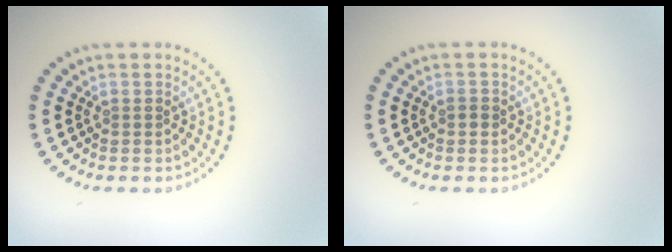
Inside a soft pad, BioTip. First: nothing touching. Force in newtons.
{"total": 0.7, "press": 0.7, "slide": 0.1}